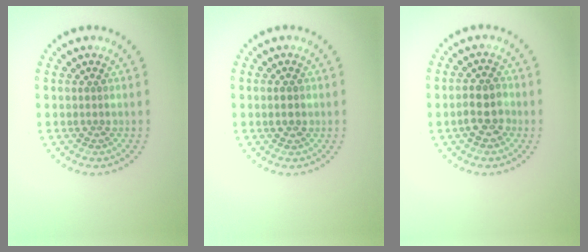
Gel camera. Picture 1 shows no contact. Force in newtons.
{"total": 1.8, "press": 1.8, "slide": 0.2}
{"total": 2.7, "press": 2.6, "slide": 0.8}